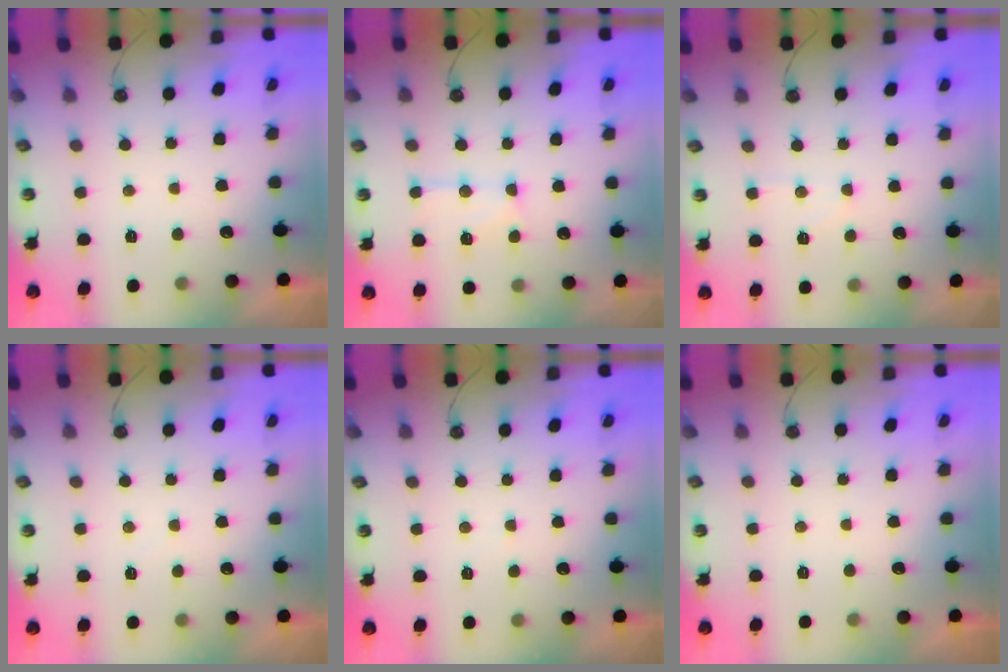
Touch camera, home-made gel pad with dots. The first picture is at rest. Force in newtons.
{"total": 12.1, "press": 12.0, "slide": 1.1}
{"total": 6.6, "press": 6.5, "slide": 0.6}
{"total": 3.8, "press": 3.8, "slide": 0.4}
{"total": 2.7, "press": 2.6, "slide": 0.4}
{"total": 0.0}